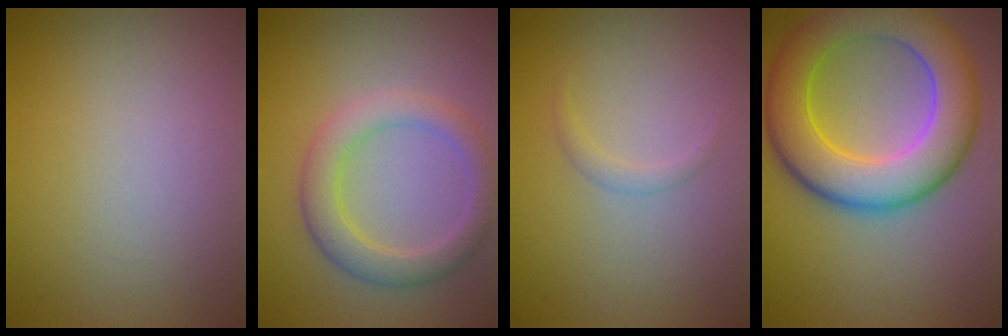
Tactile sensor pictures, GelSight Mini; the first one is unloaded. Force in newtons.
{"total": 3.6, "press": 3.6, "slide": 0.1}
{"total": 0.8, "press": 0.8, "slide": 0.1}
{"total": 9.1, "press": 9.1, "slide": 0.3}